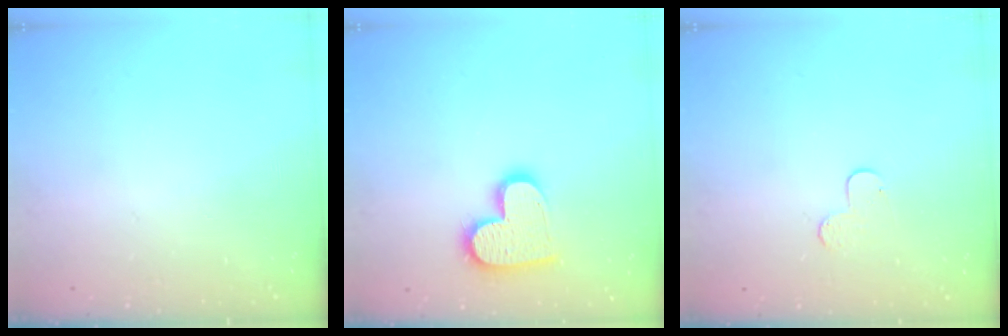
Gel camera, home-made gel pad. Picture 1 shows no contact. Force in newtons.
{"total": 14.0, "press": 13.9, "slide": 0.8}
{"total": 5.5, "press": 5.5, "slide": 0.5}